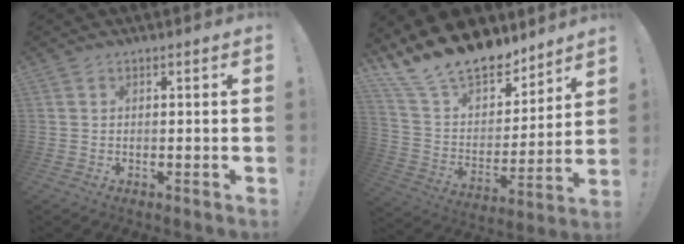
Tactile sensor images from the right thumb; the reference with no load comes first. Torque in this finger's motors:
{"motor_torque": [0.10, 0.63, 0.87, 0.88, 0.06]}